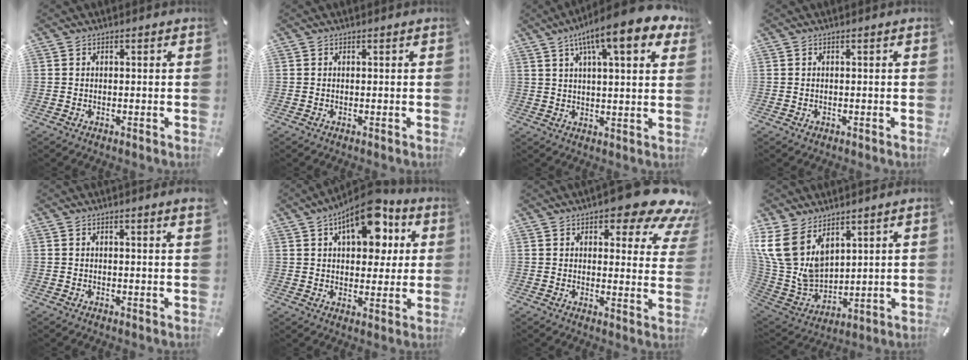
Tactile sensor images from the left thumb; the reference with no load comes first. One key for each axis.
{"total": 0.0}
{"total": 14.5, "fx": 8.4, "fy": 3.8, "fz": 11.1, "tx": -0.180, "ty": -0.031, "tz": 0.135}
{"total": 0.7, "fx": -0.2, "fy": 0.5, "fz": 0.3, "tx": -0.005, "ty": 0.001, "tz": -0.005}
{"total": 1.8, "fx": 0.9, "fy": 0.0, "fz": 1.5, "tx": -0.028, "ty": -0.001, "tz": 0.016}
{"total": 14.6, "fx": 7.0, "fy": 8.0, "fz": 10.1, "tx": -0.133, "ty": -0.024, "tz": 0.117}
{"total": 13.9, "fx": 9.4, "fy": 4.9, "fz": 9.0, "tx": -0.122, "ty": -0.065, "tz": 0.161}
{"total": 13.9, "fx": 7.7, "fy": 9.2, "fz": 7.0, "tx": -0.181, "ty": -0.056, "tz": 0.148}